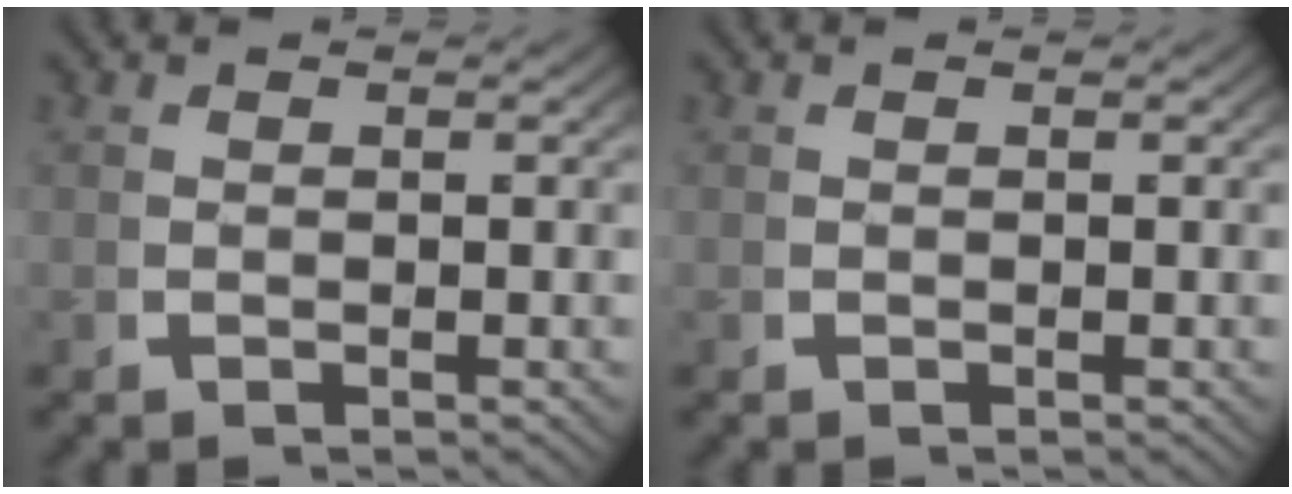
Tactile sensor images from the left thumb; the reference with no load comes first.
{"total": 0.0}